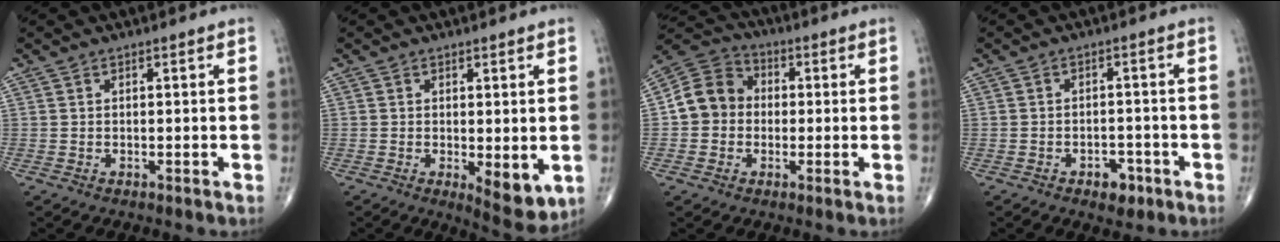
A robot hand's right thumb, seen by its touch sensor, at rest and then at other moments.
{"total": 6.5, "force": [-1.0, 2.7, 5.9], "torque": [-0.075, -0.020, -0.008]}
{"total": 9.5, "force": [-0.2, 8.4, 4.5], "torque": [-0.063, 0.030, -0.020]}
{"total": 4.2, "force": [-2.3, 2.6, 2.4], "torque": [-0.016, 0.013, -0.030]}